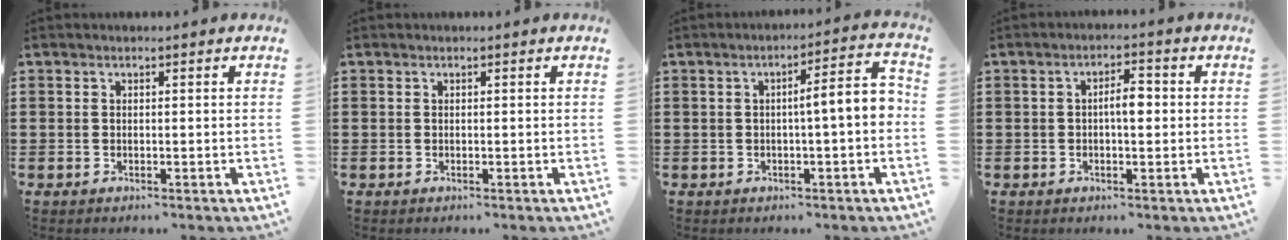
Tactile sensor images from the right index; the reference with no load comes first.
{"total": 0.0}
{"total": 6.2, "force": [-0.2, 0.8, 6.1], "torque": [-0.103, -0.002, -0.007]}
{"total": 3.6, "force": [0.0, 1.2, 3.4], "torque": [-0.055, 0.002, -0.004]}